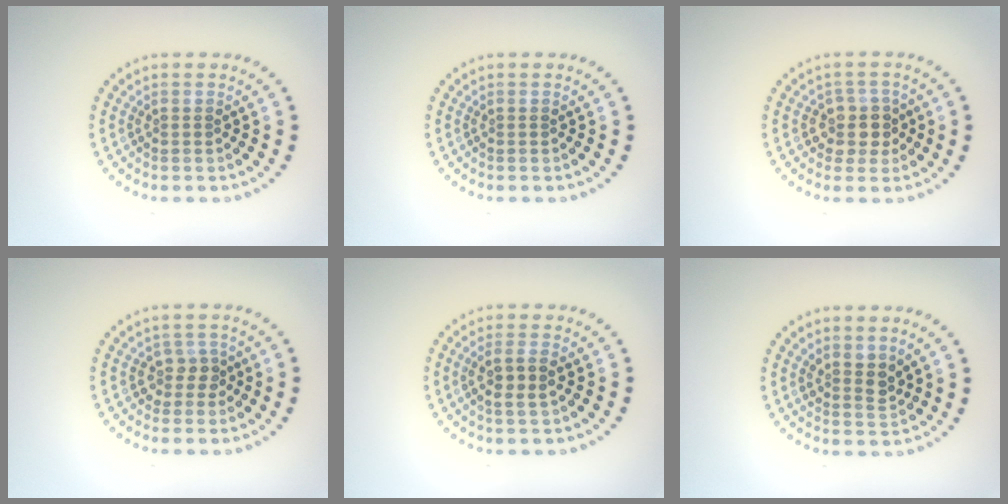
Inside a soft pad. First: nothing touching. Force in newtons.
{"total": 0.0}
{"total": 2.9, "press": 2.4, "slide": 1.5}
{"total": 2.0, "press": 1.7, "slide": 1.1}
{"total": 2.3, "press": 2.2, "slide": 0.8}
{"total": 2.0, "press": 1.7, "slide": 1.1}